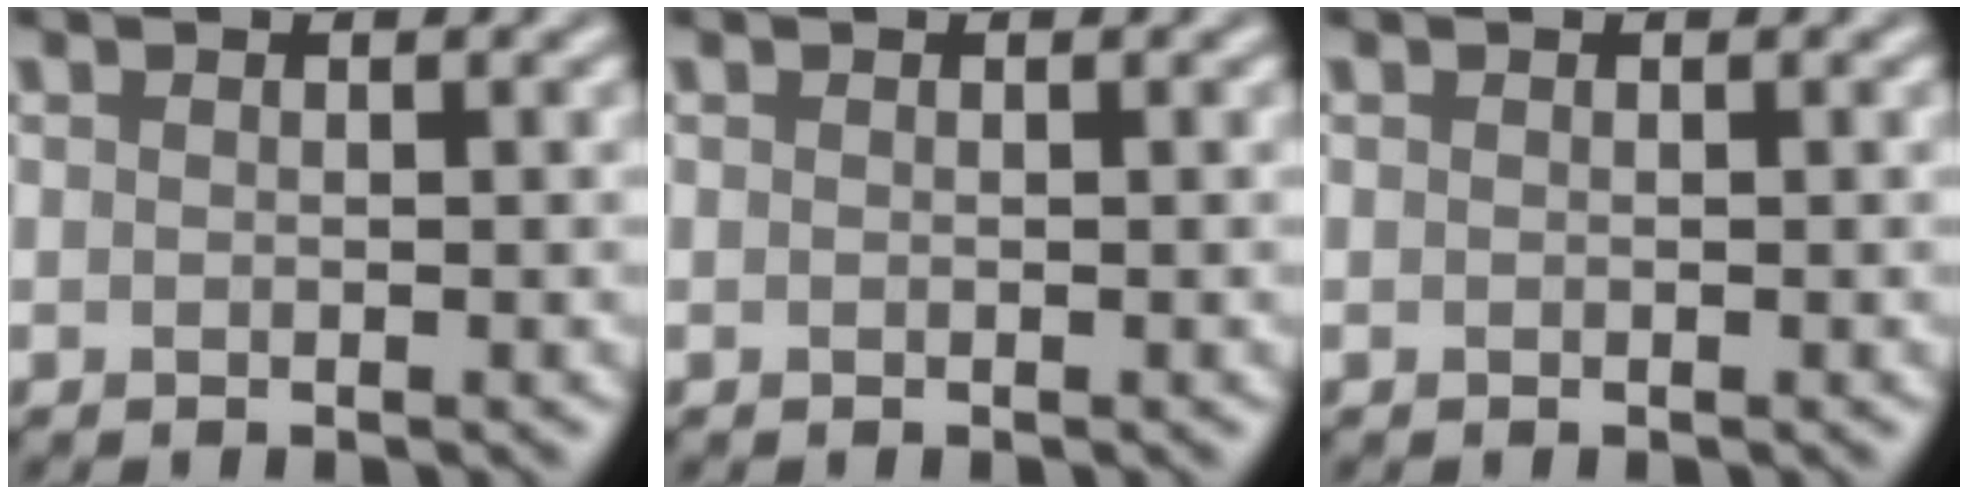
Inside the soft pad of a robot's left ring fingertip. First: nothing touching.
{"total": 0.0}
{"total": 0.0}